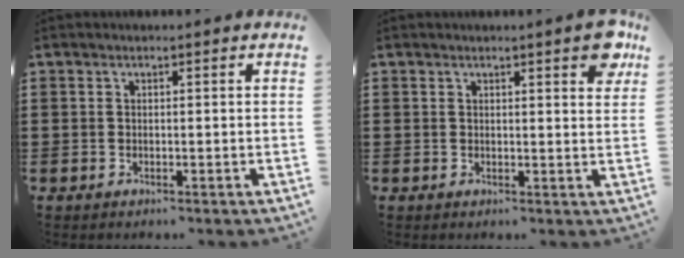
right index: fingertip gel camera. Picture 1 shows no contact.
{"total": 2.9, "force": [2.0, 0.7, 2.1], "torque": [-0.022, -0.002, 0.029]}